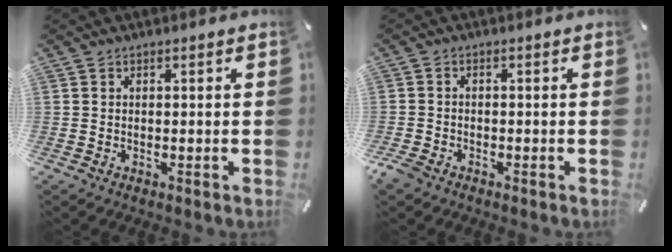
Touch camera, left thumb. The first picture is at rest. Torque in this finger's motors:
{"motor_torque": [-0.05, 0.07, 0.04, 0.07, 0.01]}